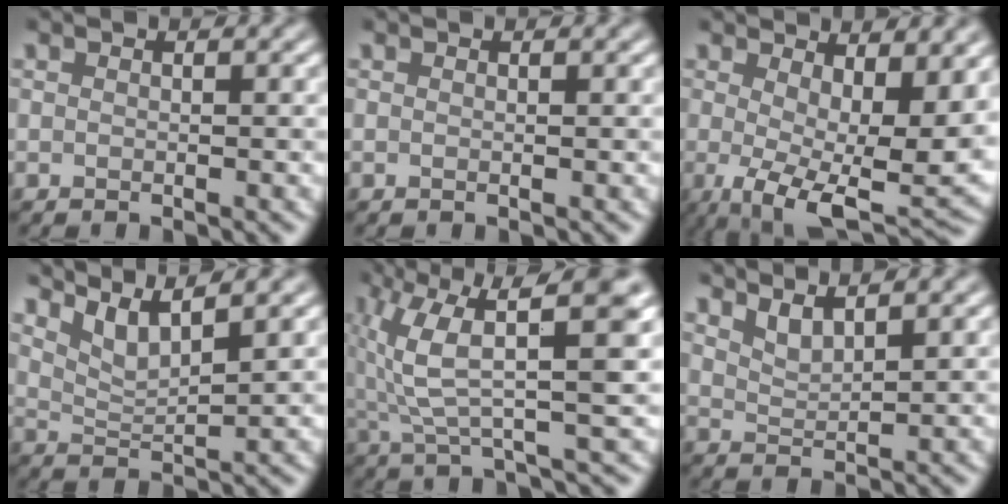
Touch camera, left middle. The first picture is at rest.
{"total": 0.0}
{"total": 11.2, "force": [0.3, 4.7, 10.1], "torque": [-0.154, -0.020, 0.016]}
{"total": 3.6, "force": [2.9, 0.6, 2.0], "torque": [-0.041, 0.000, 0.060]}
{"total": 7.6, "force": [1.9, 1.7, 7.2], "torque": [-0.143, 0.008, 0.035]}
{"total": 2.1, "force": [1.8, 0.3, 0.9], "torque": [-0.016, -0.004, 0.037]}